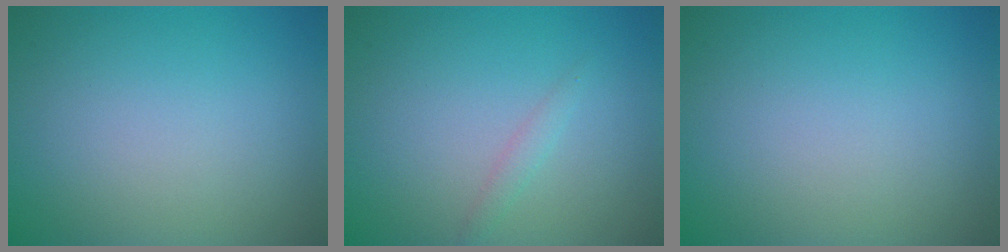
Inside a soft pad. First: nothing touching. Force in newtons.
{"total": 0.9, "press": 0.9, "slide": 0.0}
{"total": 0.0}